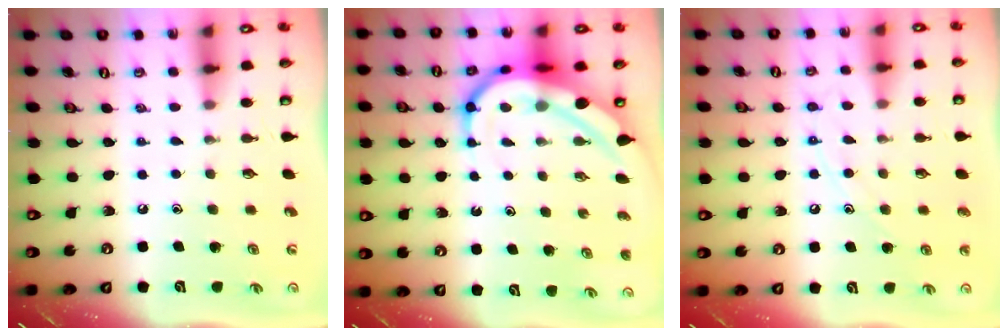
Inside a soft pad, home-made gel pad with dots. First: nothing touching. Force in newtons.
{"total": 12.0, "press": 11.9, "slide": 1.3}
{"total": 8.5, "press": 8.5, "slide": 0.7}